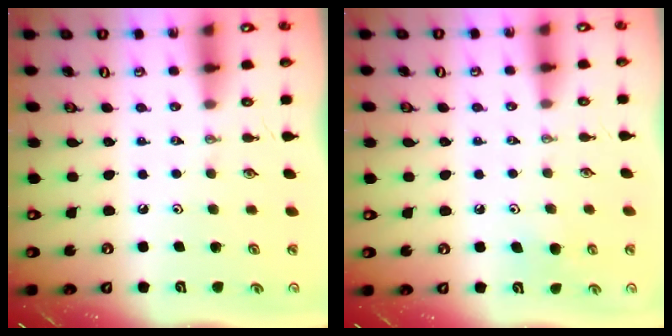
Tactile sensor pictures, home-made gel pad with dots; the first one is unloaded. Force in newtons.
{"total": 5.8, "press": 5.8, "slide": 0.6}